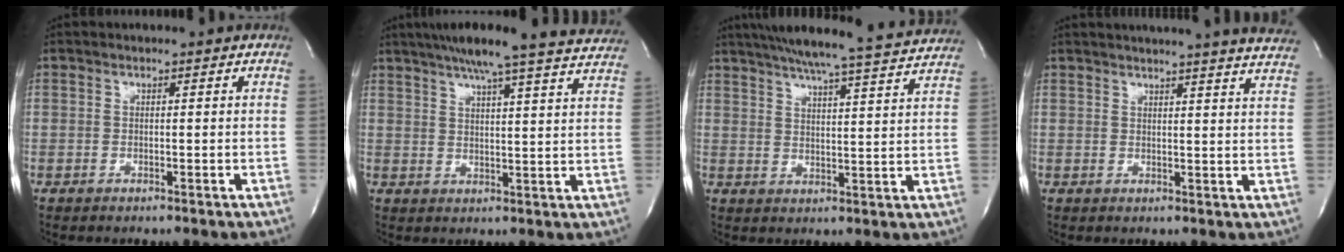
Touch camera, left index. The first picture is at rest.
{"total": 20.7, "force": [18.5, -0.1, 9.3], "torque": [-0.152, -0.013, 0.229]}
{"total": 20.6, "force": [18.9, -0.2, 8.3], "torque": [-0.140, -0.016, 0.243]}
{"total": 20.4, "force": [19.0, 0.1, 7.4], "torque": [-0.113, -0.040, 0.218]}